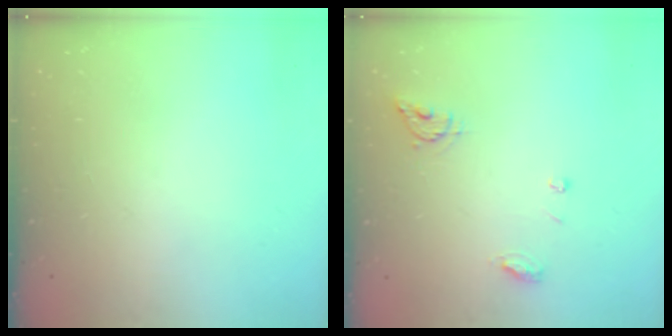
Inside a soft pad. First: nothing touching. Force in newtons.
{"total": 6.2, "press": 6.2, "slide": 0.5}